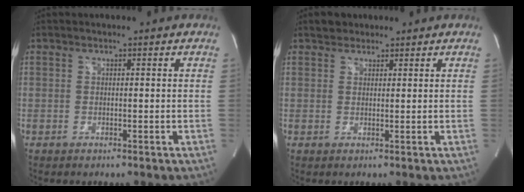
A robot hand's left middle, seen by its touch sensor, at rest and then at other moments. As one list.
[{"total": 1.9, "force": [1.5, 1.2, 0.2], "torque": [-0.005, 0.010, 0.022]}]